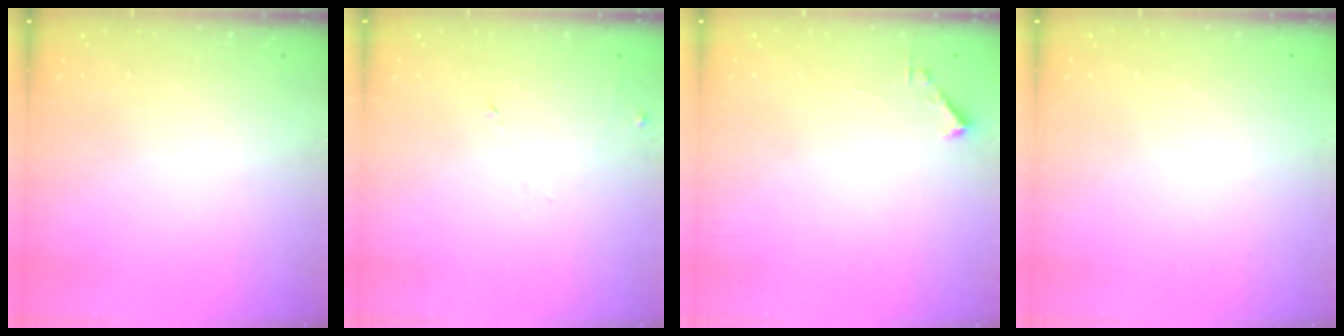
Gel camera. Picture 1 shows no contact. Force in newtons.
{"total": 6.1, "press": 6.1, "slide": 0.6}
{"total": 1.7, "press": 1.7, "slide": 0.2}
{"total": 1.5, "press": 1.5, "slide": 0.1}